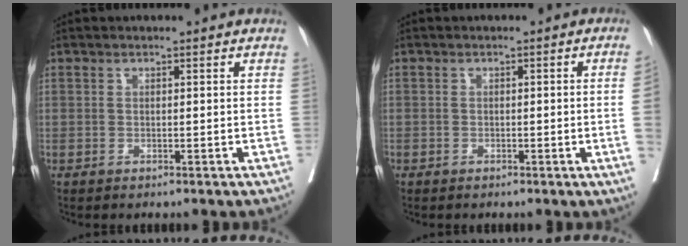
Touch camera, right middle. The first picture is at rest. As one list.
[{"total": 2.3, "force": [-0.5, -0.2, 2.3], "torque": [-0.028, 0.005, -0.006]}]